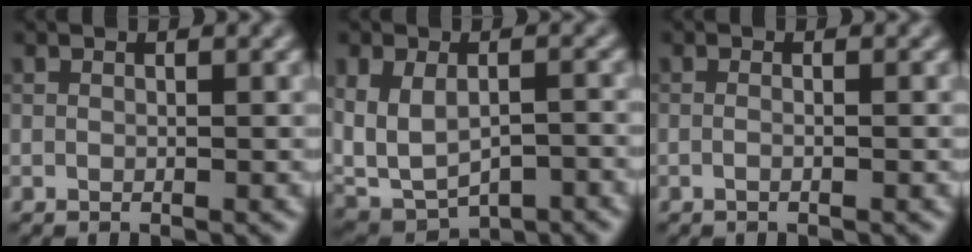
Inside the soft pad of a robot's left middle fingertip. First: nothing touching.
{"total": 6.4, "force": [-0.9, 4.2, 4.8], "torque": [-0.098, -0.016, -0.009]}
{"total": 1.0, "force": [-0.1, 0.4, 0.9], "torque": [-0.003, -0.013, -0.012]}